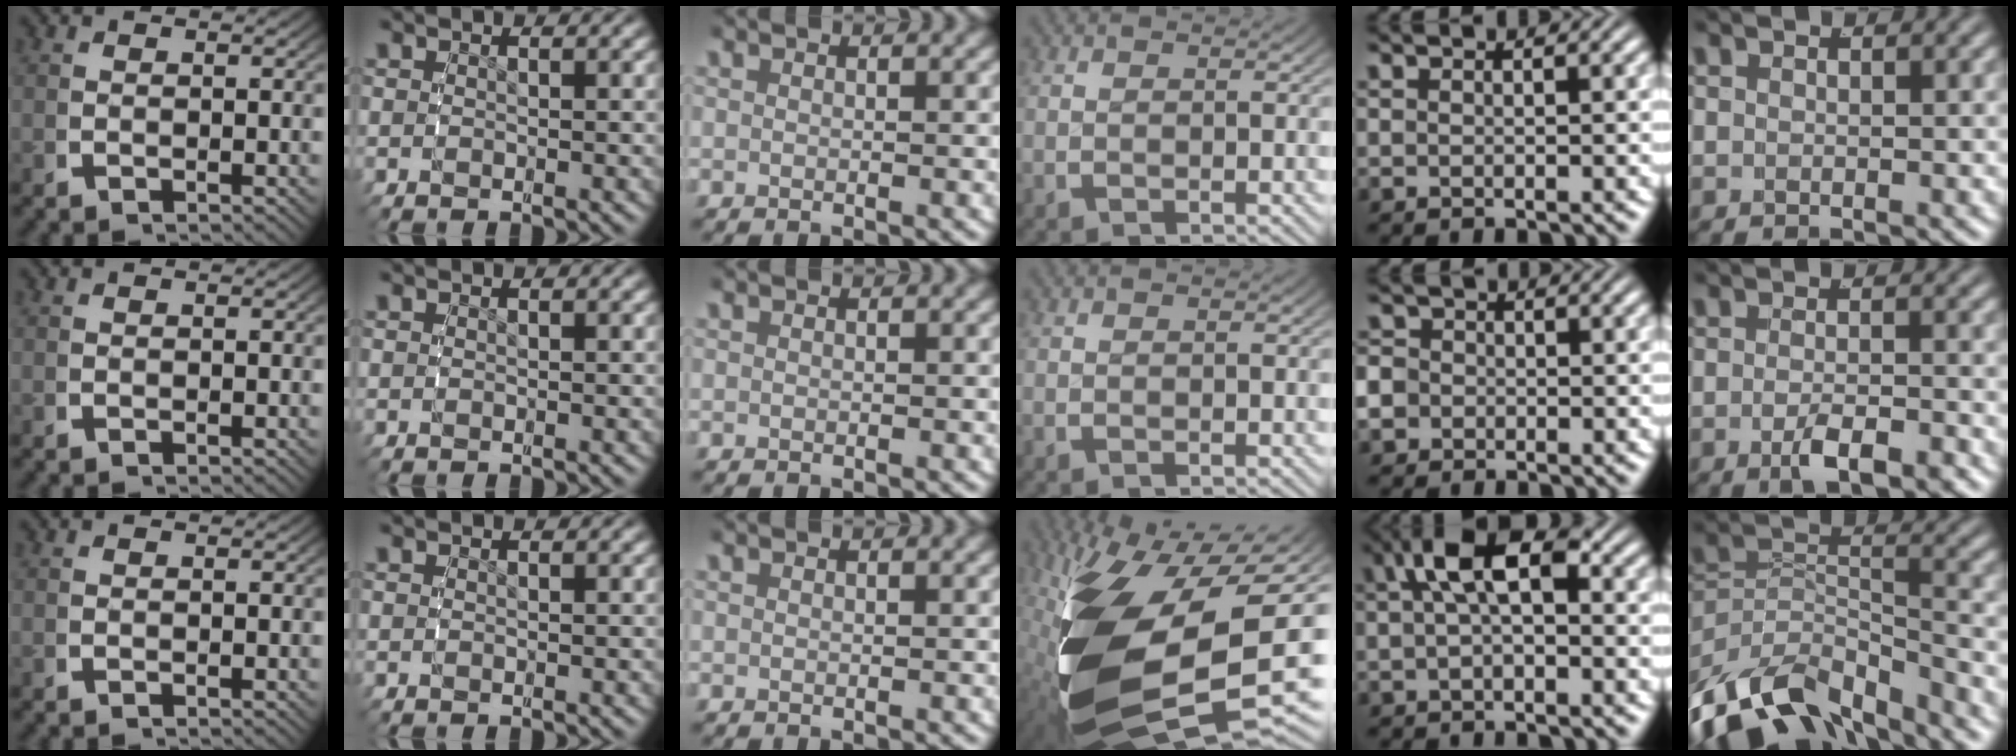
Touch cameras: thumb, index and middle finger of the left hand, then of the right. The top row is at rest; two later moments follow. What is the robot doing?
{"motion": "grasp_and_lifting", "object": "bottle cap"}